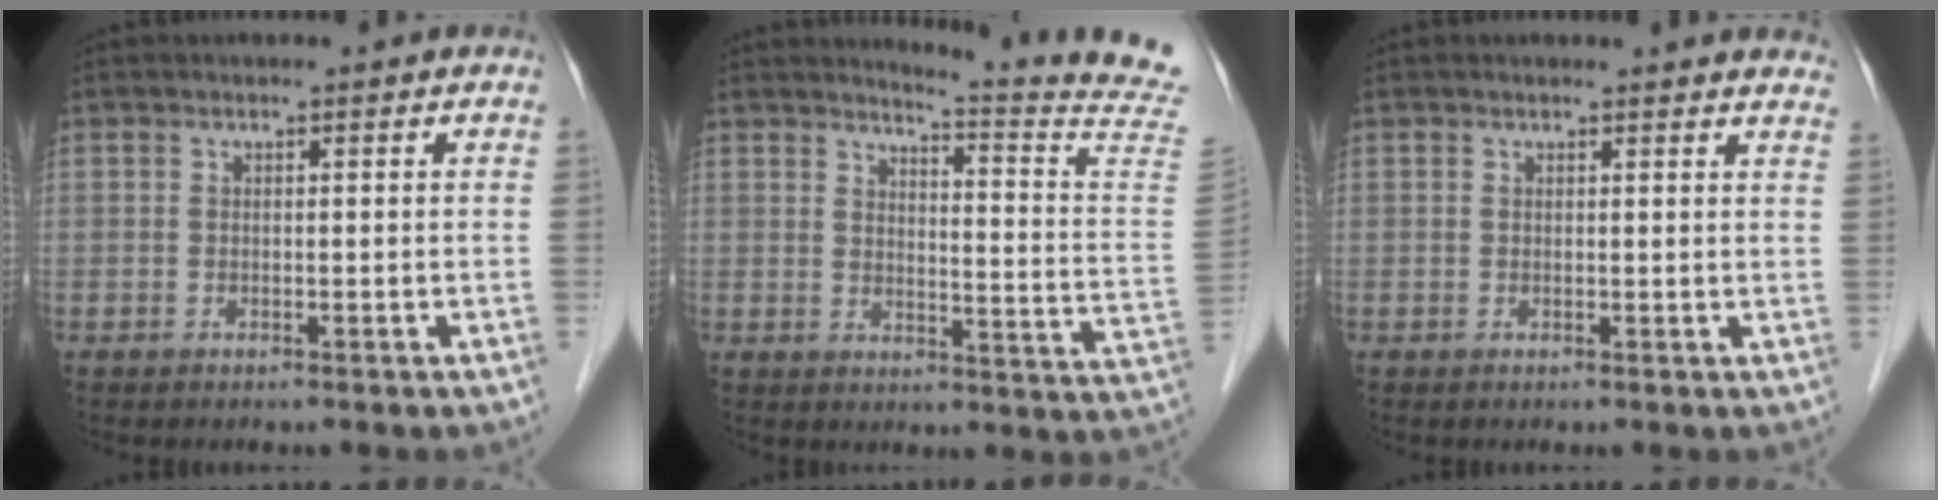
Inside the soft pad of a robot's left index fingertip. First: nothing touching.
{"total": 15.6, "force": [14.9, -2.5, 3.9], "torque": [-0.062, -0.145, 0.153]}
{"total": 8.9, "force": [8.5, 1.6, 1.8], "torque": [0.006, -0.004, 0.066]}